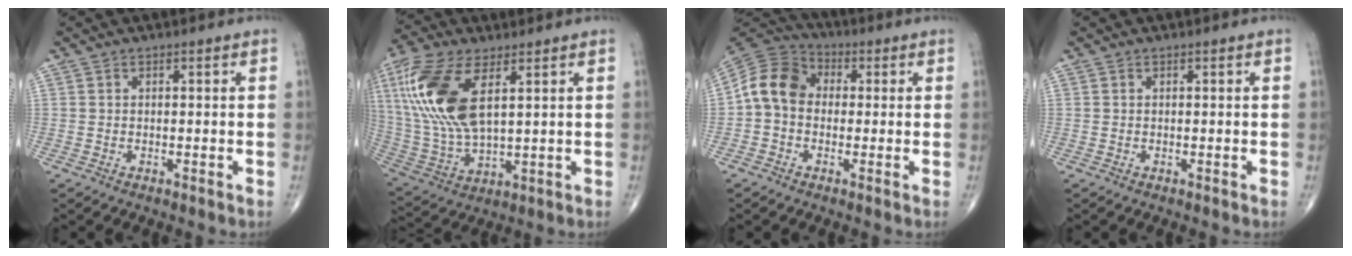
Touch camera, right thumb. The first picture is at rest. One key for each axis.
{"total": 18.5, "fx": 5.8, "fy": 8.3, "fz": 15.5, "tx": -0.343, "ty": -0.013, "tz": 0.115}
{"total": 9.5, "fx": -0.2, "fy": 7.6, "fz": 5.7, "tx": -0.095, "ty": 0.031, "tz": -0.020}
{"total": 0.0}